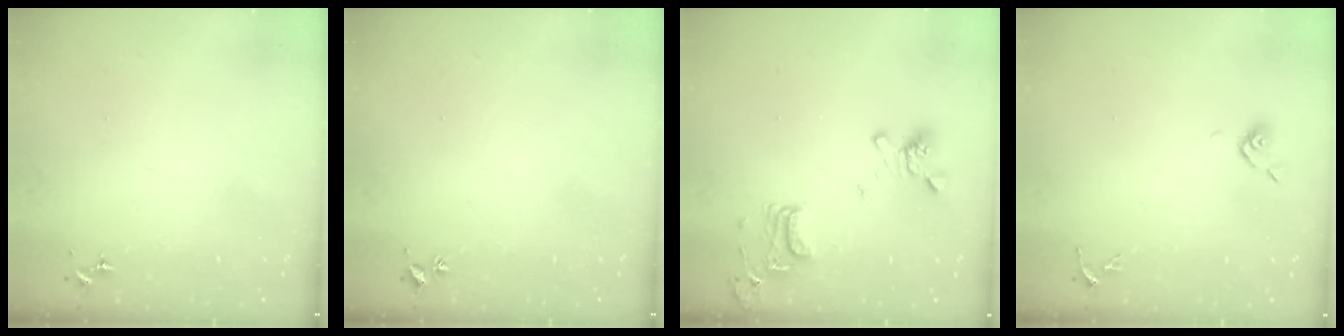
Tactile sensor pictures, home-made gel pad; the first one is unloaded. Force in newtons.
{"total": 2.0, "press": 2.0, "slide": 0.3}
{"total": 15.8, "press": 15.7, "slide": 1.4}
{"total": 3.5, "press": 3.4, "slide": 0.9}